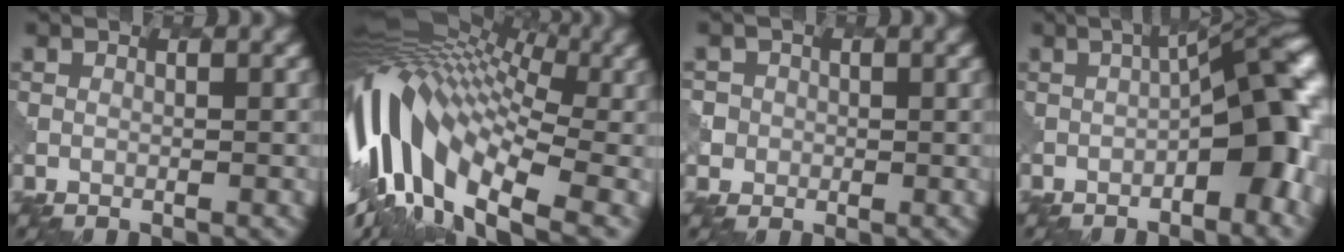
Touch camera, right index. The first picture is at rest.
{"total": 15.8, "force": [0.1, 8.6, 13.3], "torque": [-0.270, 0.017, -0.003]}
{"total": 3.0, "force": [0.1, 3.0, 0.1], "torque": [0.010, 0.013, -0.009]}
{"total": 8.1, "force": [-2.2, 2.2, 7.5], "torque": [-0.093, 0.022, -0.036]}